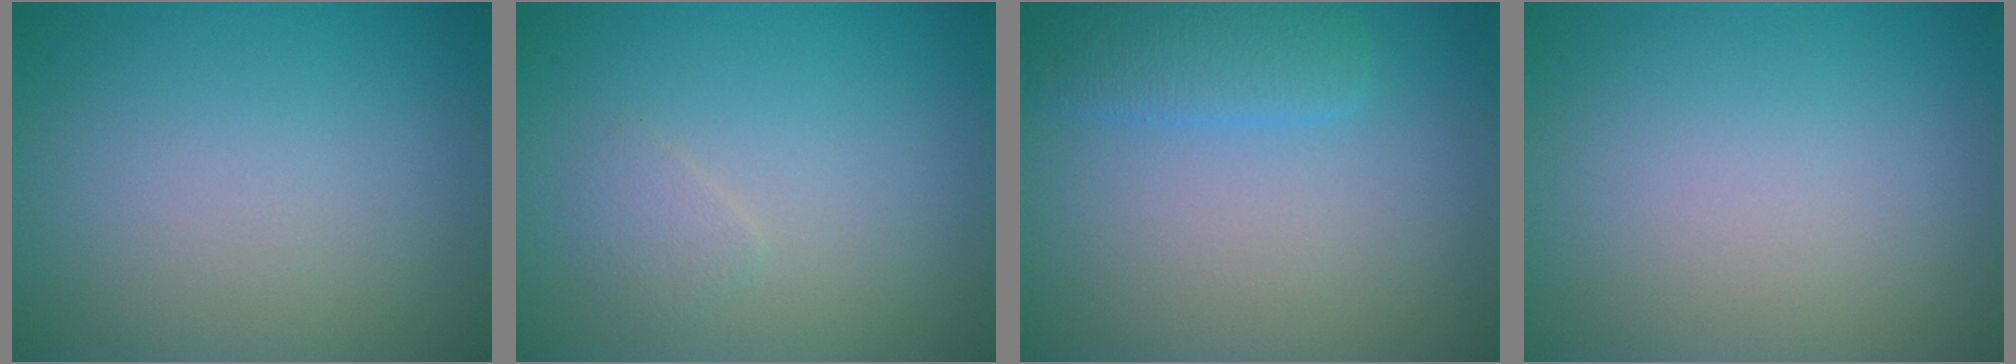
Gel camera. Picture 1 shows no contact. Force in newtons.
{"total": 1.0, "press": 1.0, "slide": 0.0}
{"total": 2.5, "press": 2.5, "slide": 0.1}
{"total": 0.0}